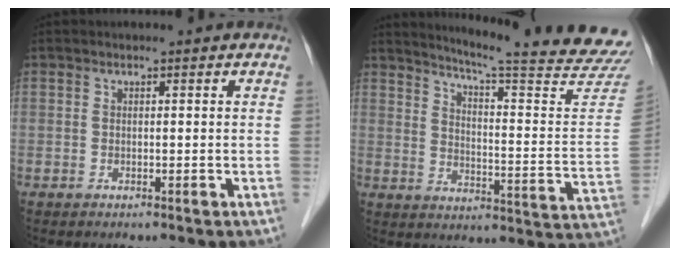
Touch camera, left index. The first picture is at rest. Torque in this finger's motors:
{"motor_torque": [0.18, -0.41, 0.04, 0.04]}